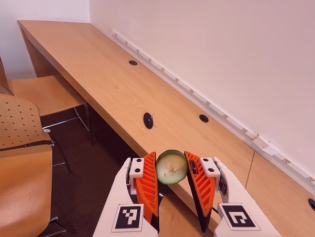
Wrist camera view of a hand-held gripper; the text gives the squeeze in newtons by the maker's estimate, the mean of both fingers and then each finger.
{"total": 10.3, "left": 10.9, "right": 9.6}